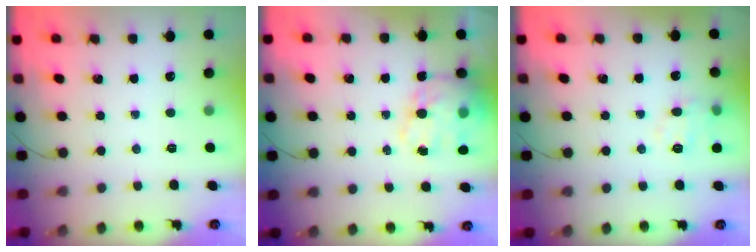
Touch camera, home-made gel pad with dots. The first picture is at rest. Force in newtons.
{"total": 18.1, "press": 17.6, "slide": 4.0}
{"total": 8.9, "press": 8.8, "slide": 1.4}